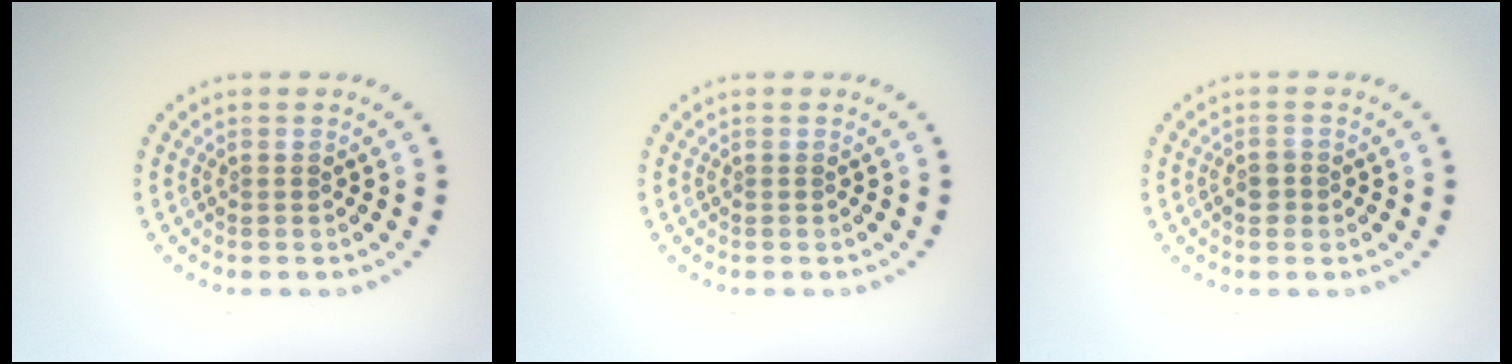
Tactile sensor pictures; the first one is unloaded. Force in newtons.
{"total": 0.0}
{"total": 1.5, "press": 1.3, "slide": 0.7}